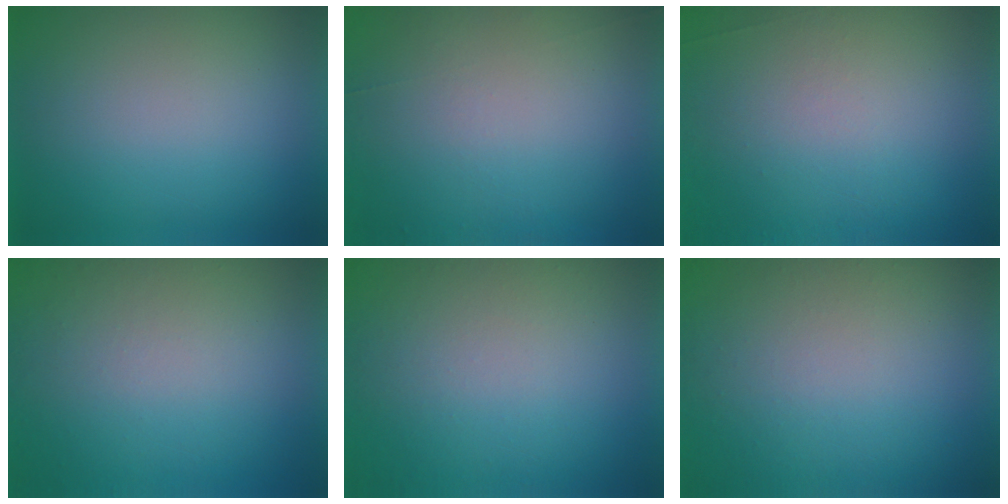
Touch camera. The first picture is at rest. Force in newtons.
{"total": 4.5}
{"total": 5.6}
{"total": 8.6}
{"total": 7.1}
{"total": 9.8}